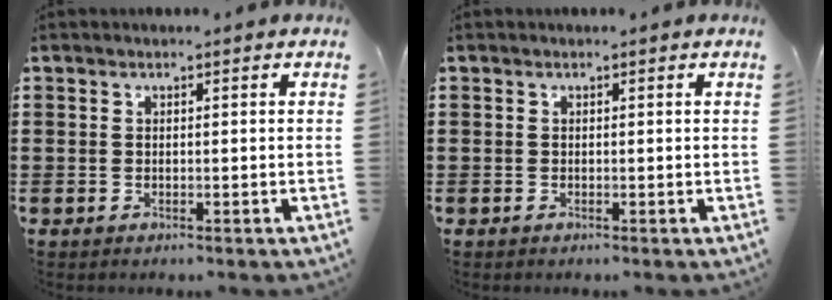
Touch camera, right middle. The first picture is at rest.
{"total": 0.0}